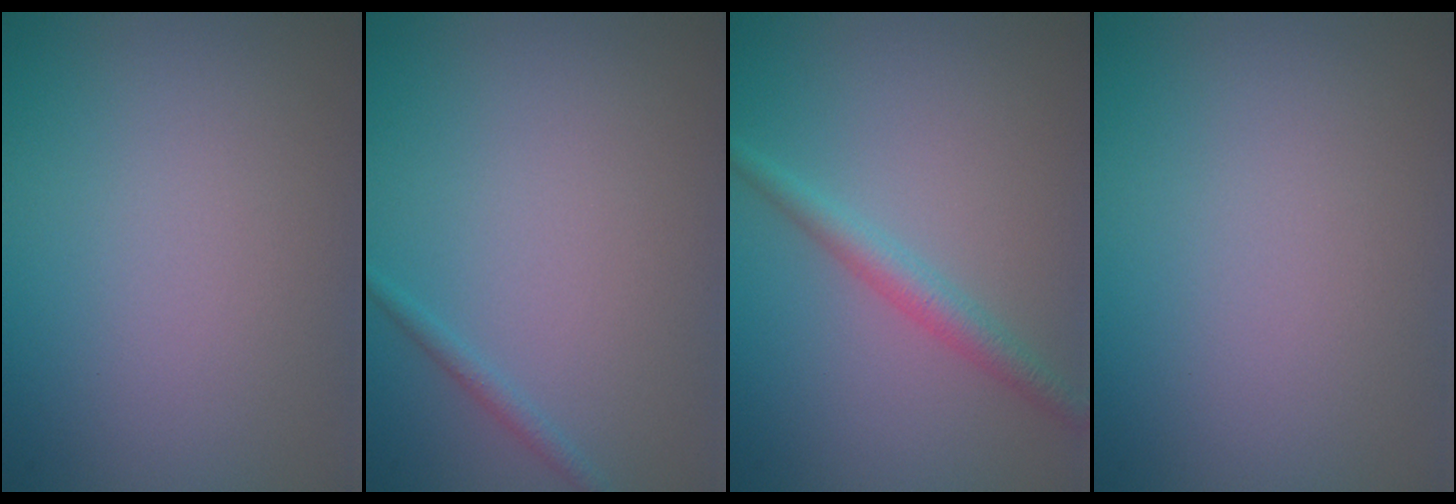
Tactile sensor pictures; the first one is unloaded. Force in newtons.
{"total": 0.9, "press": 0.9, "slide": 0.1}
{"total": 2.1, "press": 2.1, "slide": 0.1}
{"total": 0.0}